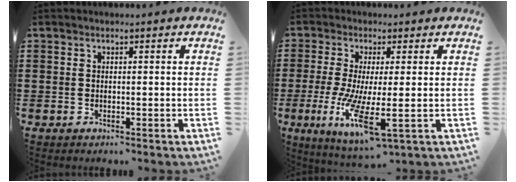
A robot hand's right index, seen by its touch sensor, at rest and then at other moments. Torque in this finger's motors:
{"motor_torque": [2.14, 0.00, 1.00, 0.21]}